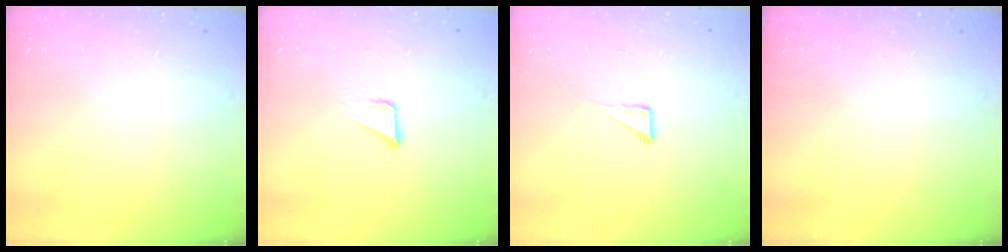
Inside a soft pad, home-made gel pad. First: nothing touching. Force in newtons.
{"total": 2.2, "press": 2.2, "slide": 0.2}
{"total": 3.4, "press": 3.4, "slide": 0.3}
{"total": 0.0}